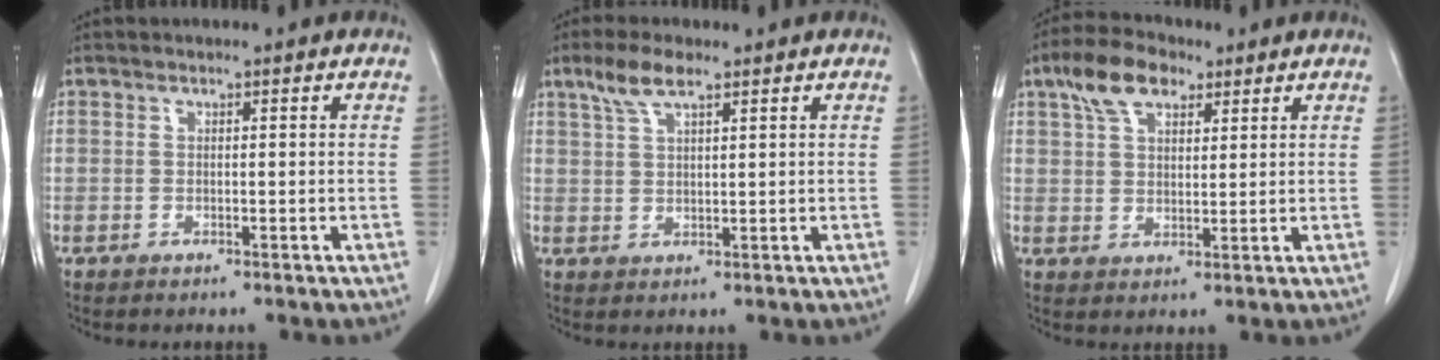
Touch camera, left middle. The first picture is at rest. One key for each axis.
{"total": 4.8, "fx": 3.2, "fy": 1.0, "fz": 3.3, "tx": -0.078, "ty": 0.011, "tz": 0.067}
{"total": 7.7, "fx": 4.6, "fy": 3.7, "fz": 5.0, "tx": -0.099, "ty": 0.024, "tz": 0.086}